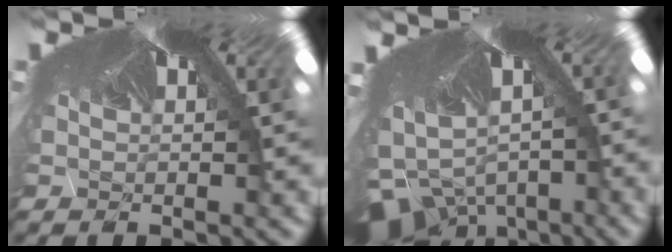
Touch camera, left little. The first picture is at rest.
{"total": 7.1, "force": [-7.0, 1.2, 0.0], "torque": [0.000, -0.094, -0.078]}